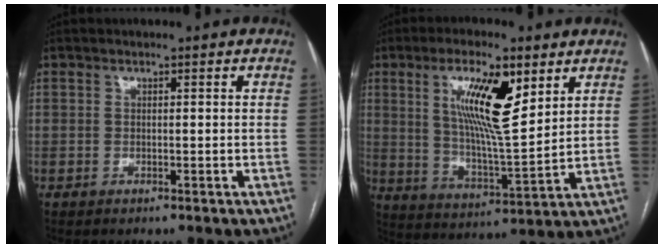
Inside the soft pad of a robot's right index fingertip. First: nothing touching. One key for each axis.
{"total": 12.9, "fx": 5.6, "fy": 2.5, "fz": 11.4, "tx": -0.213, "ty": -0.002, "tz": 0.101}